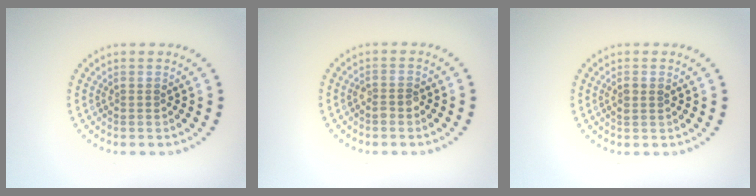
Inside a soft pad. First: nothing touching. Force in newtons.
{"total": 1.1, "press": 1.0, "slide": 0.4}
{"total": 1.1, "press": 1.1, "slide": 0.3}